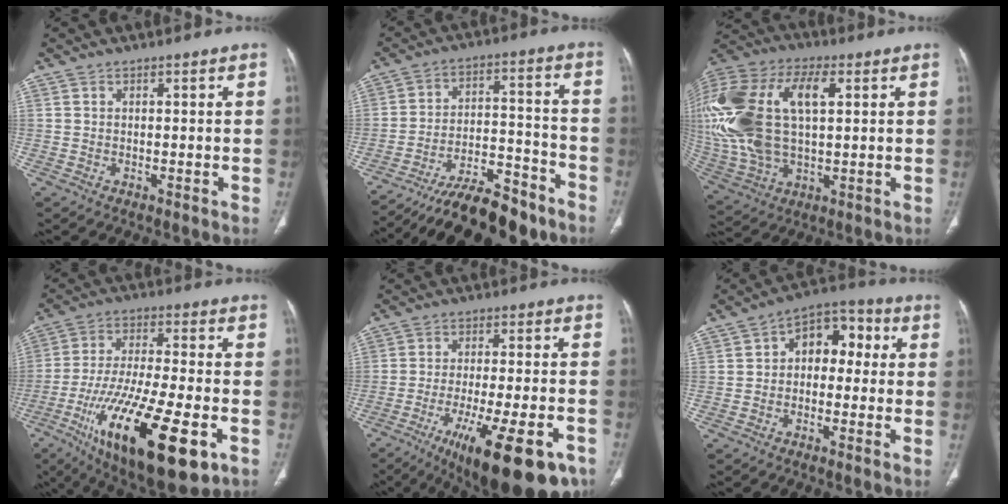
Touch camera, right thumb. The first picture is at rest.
{"total": 16.9, "force": [-14.4, 4.9, 7.5], "torque": [-0.124, 0.081, -0.240]}
{"total": 27.9, "force": [5.3, 15.1, 22.8], "torque": [-0.535, 0.024, 0.104]}
{"total": 25.6, "force": [-9.8, 8.2, 22.2], "torque": [-0.414, -0.001, -0.154]}
{"total": 20.1, "force": [-11.3, 5.8, 15.6], "torque": [-0.201, 0.026, -0.166]}
{"total": 9.4, "force": [0.9, 6.4, 6.8], "torque": [-0.063, 0.035, -0.001]}